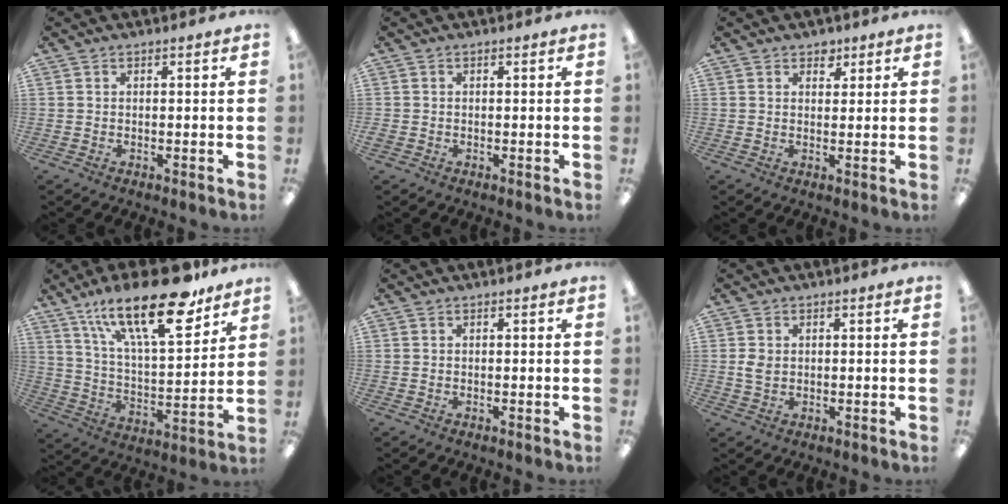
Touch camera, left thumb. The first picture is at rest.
{"total": 0.8, "force": [-0.4, 0.6, 0.2], "torque": [-0.003, 0.002, -0.009]}
{"total": 2.7, "force": [1.9, 1.8, 0.7], "torque": [0.008, -0.006, 0.030]}
{"total": 25.1, "force": [16.0, 9.0, 17.1], "torque": [-0.266, -0.091, 0.266]}
{"total": 0.0}
{"total": 2.8, "force": [0.1, 2.1, 1.8], "torque": [-0.034, 0.006, 0.002]}